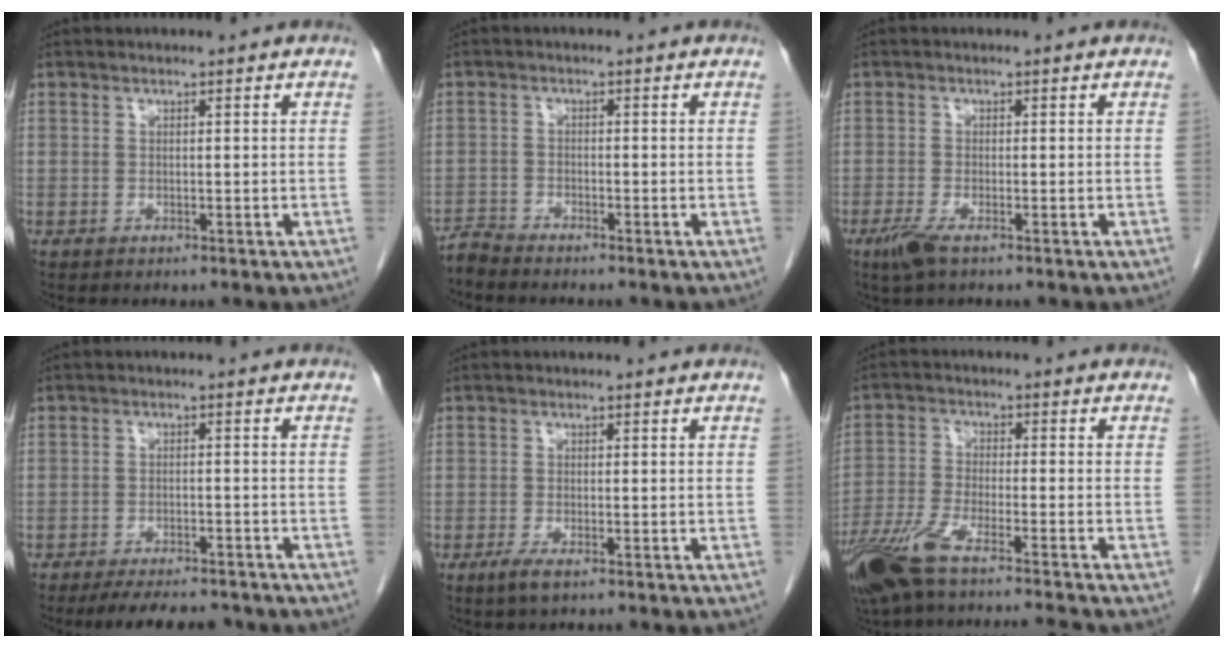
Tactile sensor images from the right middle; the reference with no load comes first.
{"total": 2.2, "force": [-2.1, -0.3, -0.1], "torque": [0.009, -0.010, -0.044]}
{"total": 3.0, "force": [-1.8, 0.5, 2.3], "torque": [-0.053, -0.008, -0.037]}
{"total": 8.7, "force": [-7.6, 2.2, 3.5], "torque": [-0.045, -0.007, -0.106]}
{"total": 2.3, "force": [-1.3, 0.5, 1.8], "torque": [-0.041, -0.005, -0.025]}
{"total": 13.1, "force": [-10.5, 0.3, 7.9], "torque": [-0.153, -0.028, -0.184]}